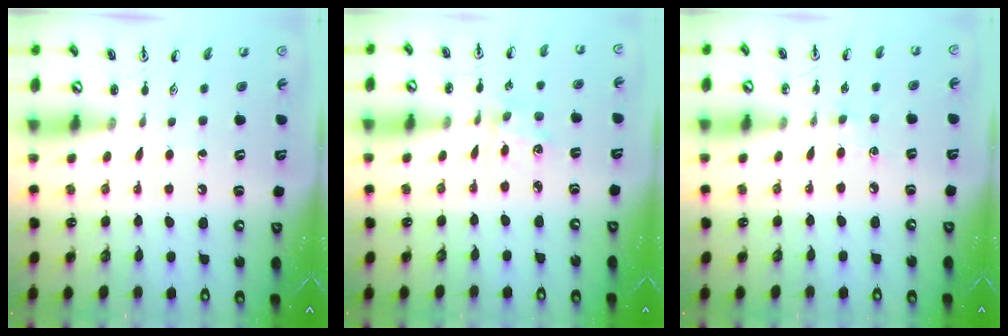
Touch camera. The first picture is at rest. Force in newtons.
{"total": 2.3, "press": 2.2, "slide": 0.4}
{"total": 3.1, "press": 3.1, "slide": 0.5}